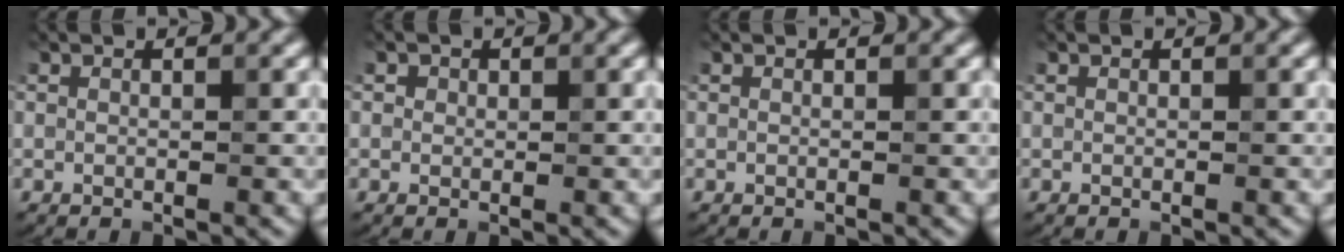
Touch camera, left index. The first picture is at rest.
{"total": 0.7, "force": [0.2, 0.6, 0.1], "torque": [0.001, -0.002, -0.001]}
{"total": 0.0}
{"total": 0.0}